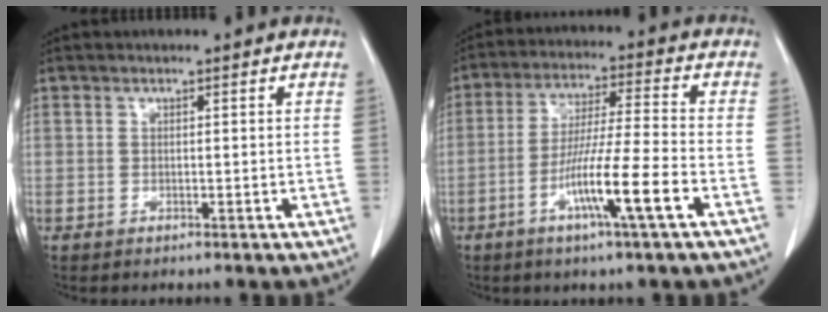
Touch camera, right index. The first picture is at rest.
{"total": 10.8, "force": [-4.7, -0.7, 9.8], "torque": [-0.181, -0.011, -0.089]}